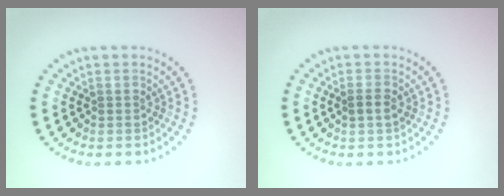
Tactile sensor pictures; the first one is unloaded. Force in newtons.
{"total": 1.3, "press": 1.2, "slide": 0.5}